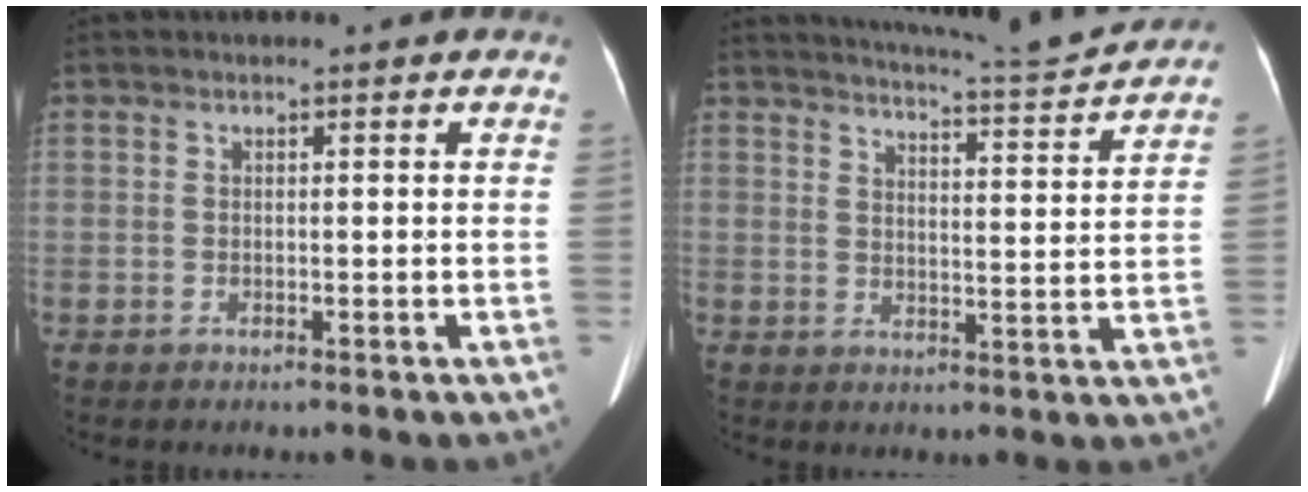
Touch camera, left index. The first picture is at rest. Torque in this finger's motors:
{"motor_torque": [0.36, -0.42, -0.03, 0.03]}